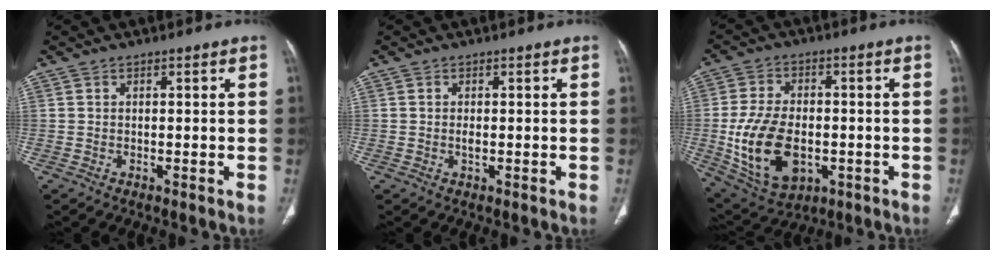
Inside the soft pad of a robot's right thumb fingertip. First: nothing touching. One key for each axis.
{"total": 1.0, "fx": -0.1, "fy": 0.4, "fz": 0.9, "tx": -0.018, "ty": -0.002, "tz": 0.001}
{"total": 16.1, "fx": -3.0, "fy": 10.1, "fz": 12.2, "tx": -0.217, "ty": 0.003, "tz": -0.034}